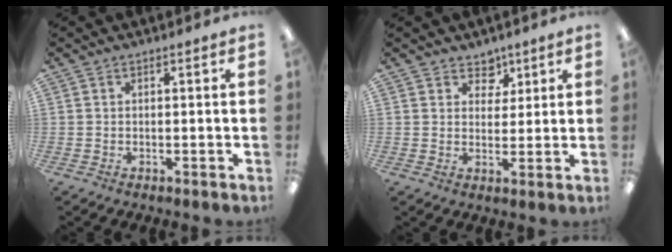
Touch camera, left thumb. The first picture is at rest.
{"total": 4.9, "force": [3.4, 3.4, 0.6], "torque": [0.004, -0.021, 0.058]}